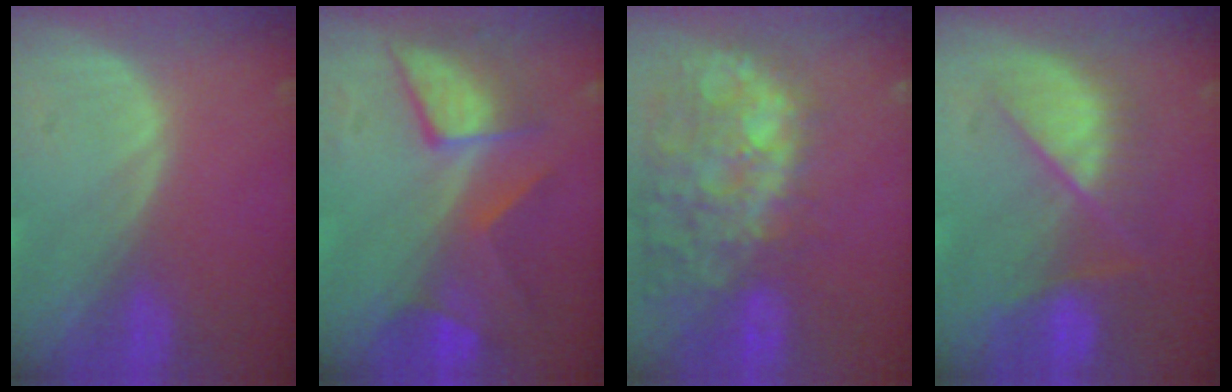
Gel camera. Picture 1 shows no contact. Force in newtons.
{"total": 7.7, "press": 7.7, "slide": 0.7}
{"total": 13.5, "press": 11.6, "slide": 6.8}
{"total": 8.0, "press": 7.6, "slide": 2.4}